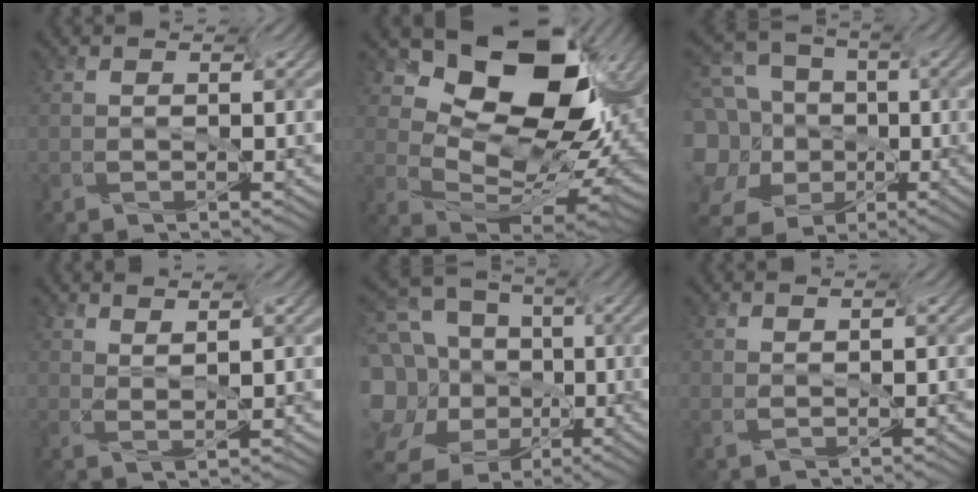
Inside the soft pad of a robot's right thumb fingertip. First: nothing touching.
{"total": 12.6, "force": [2.0, 7.4, 10.0], "torque": [-0.149, 0.008, 0.048]}
{"total": 10.6, "force": [0.4, 8.9, 5.8], "torque": [-0.195, 0.029, 0.018]}
{"total": 2.9, "force": [2.6, -0.3, 1.4], "torque": [-0.029, -0.010, 0.045]}
{"total": 14.2, "force": [-1.4, 11.2, 8.6], "torque": [-0.248, 0.026, 0.014]}
{"total": 0.7, "force": [0.6, -0.2, 0.2], "torque": [0.003, -0.005, 0.013]}